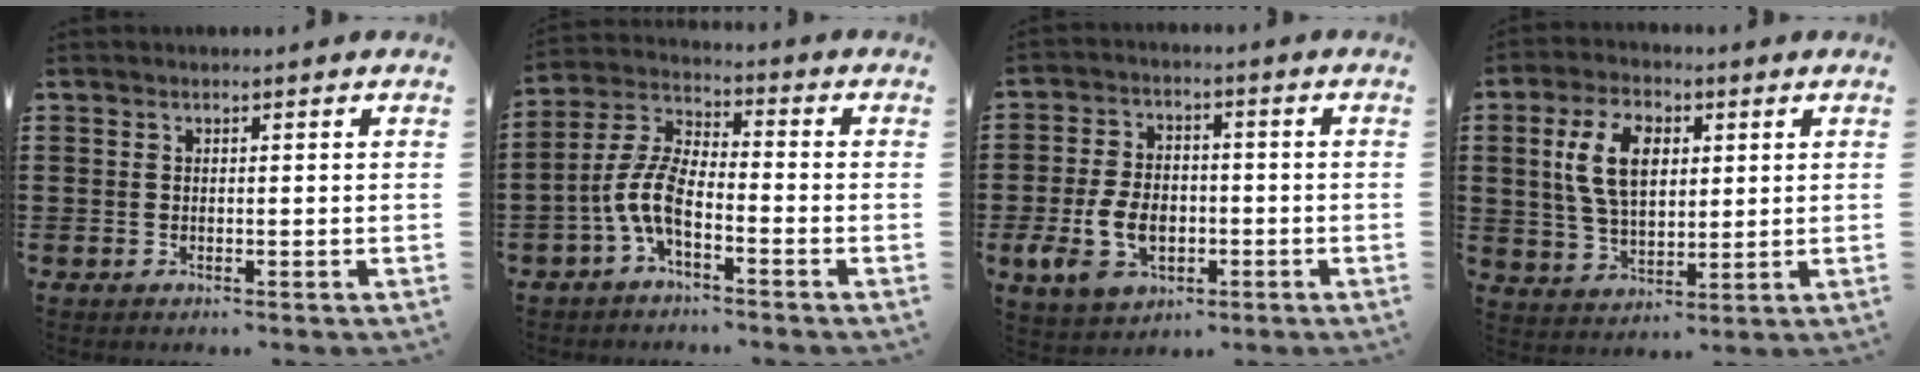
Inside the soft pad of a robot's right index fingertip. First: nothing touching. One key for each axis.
{"total": 7.3, "fx": -3.3, "fy": 2.8, "fz": 5.9, "tx": -0.151, "ty": -0.008, "tz": -0.071}
{"total": 8.4, "fx": -2.3, "fy": 5.6, "fz": 5.9, "tx": -0.143, "ty": 0.003, "tz": -0.048}
{"total": 9.1, "fx": 2.2, "fy": 5.4, "fz": 7.0, "tx": -0.165, "ty": 0.014, "tz": 0.035}